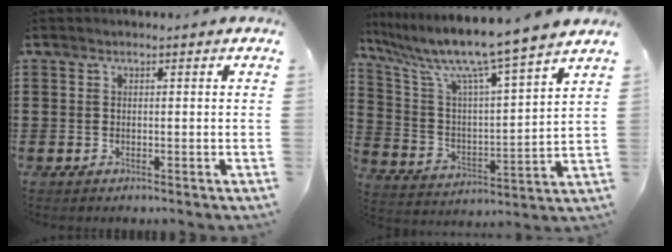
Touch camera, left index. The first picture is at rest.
{"total": 9.5, "force": [7.9, -0.7, 5.1], "torque": [-0.133, -0.064, 0.124]}